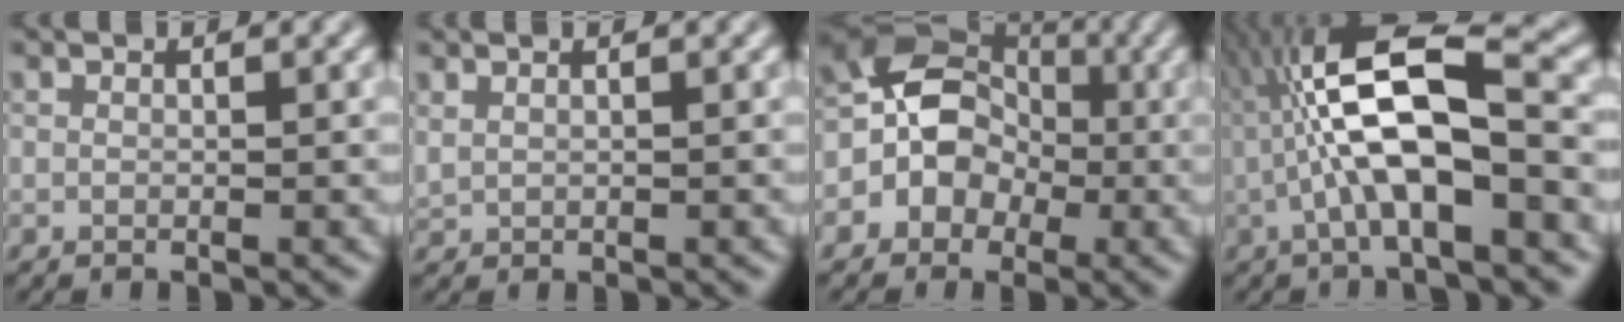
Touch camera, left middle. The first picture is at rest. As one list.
[{"total": 0.6, "force": [0.5, 0.1, 0.2], "torque": [-0.010, 0.004, 0.020]}, {"total": 6.4, "force": [-1.4, 5.7, 2.6], "torque": [-0.005, 0.020, -0.046]}, {"total": 9.3, "force": [-1.0, 2.9, 8.8], "torque": [-0.164, 0.025, -0.014]}]